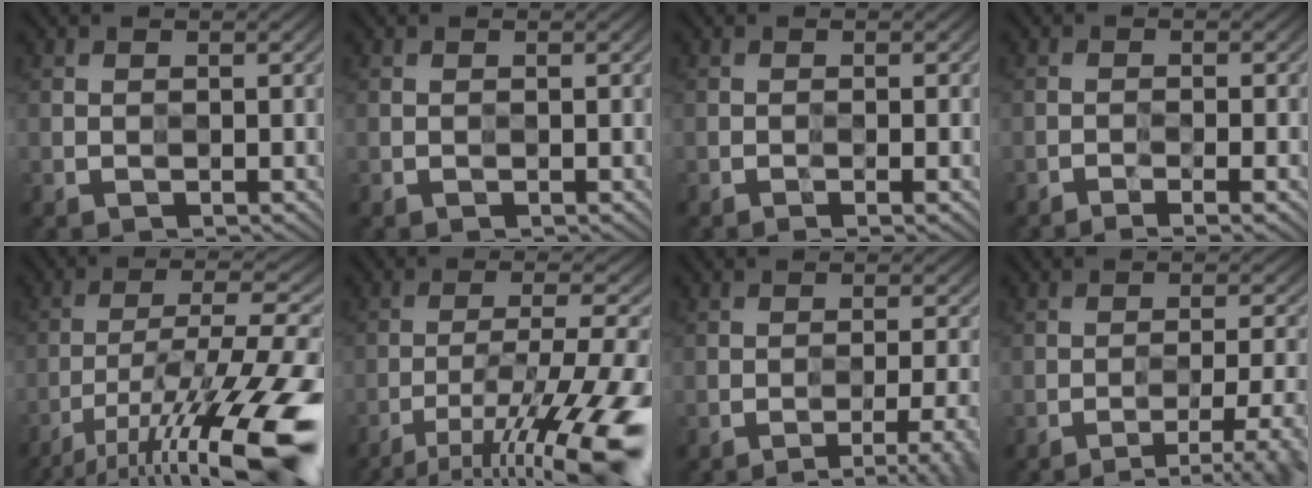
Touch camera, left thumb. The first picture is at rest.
{"total": 0.0}
{"total": 1.0, "force": [-0.5, 0.1, 0.9], "torque": [-0.015, -0.001, -0.010]}
{"total": 2.7, "force": [-1.6, 0.3, 2.1], "torque": [-0.033, 0.004, -0.033]}
{"total": 19.2, "force": [-11.2, 4.7, 14.8], "torque": [-0.247, -0.010, -0.190]}
{"total": 15.9, "force": [-9.7, 3.6, 12.0], "torque": [-0.207, -0.017, -0.145]}
{"total": 7.2, "force": [-4.9, 1.3, 5.2], "torque": [-0.070, 0.012, -0.060]}
{"total": 8.2, "force": [-5.3, 1.7, 6.0], "torque": [-0.089, 0.009, -0.067]}